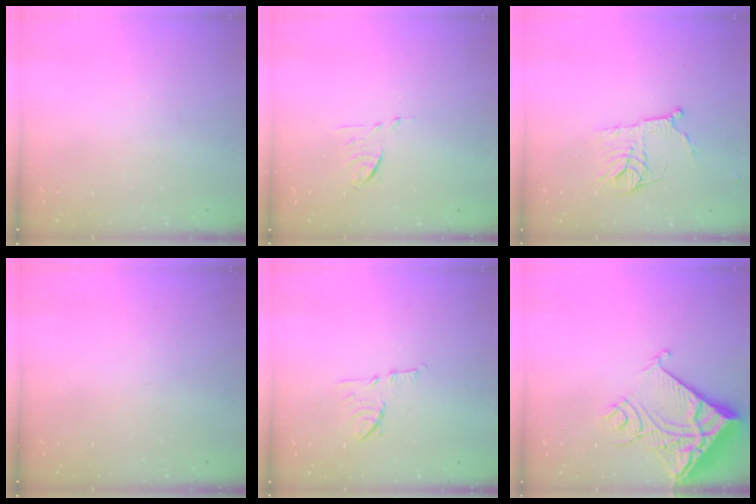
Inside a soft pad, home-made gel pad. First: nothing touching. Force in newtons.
{"total": 5.5, "press": 5.4, "slide": 1.1}
{"total": 11.2, "press": 11.1, "slide": 0.7}
{"total": 0.0}
{"total": 8.3, "press": 8.3, "slide": 1.1}
{"total": 12.8, "press": 12.7, "slide": 1.7}